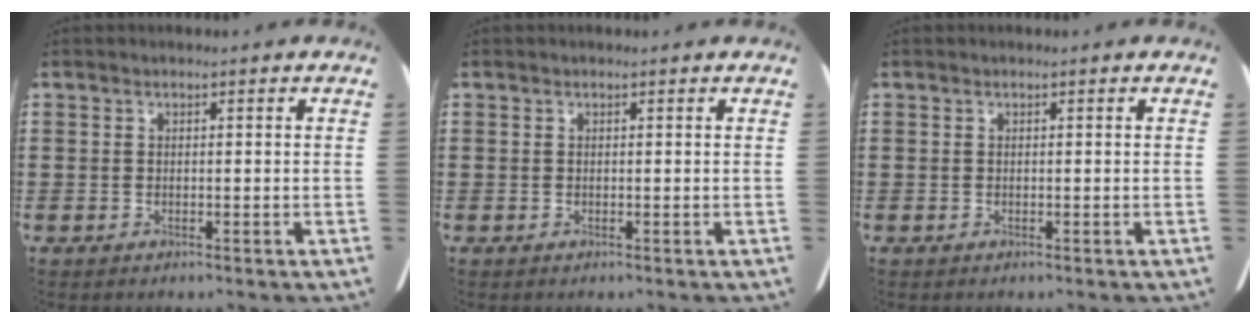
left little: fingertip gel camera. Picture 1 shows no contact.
{"total": 0.0}
{"total": 0.0}